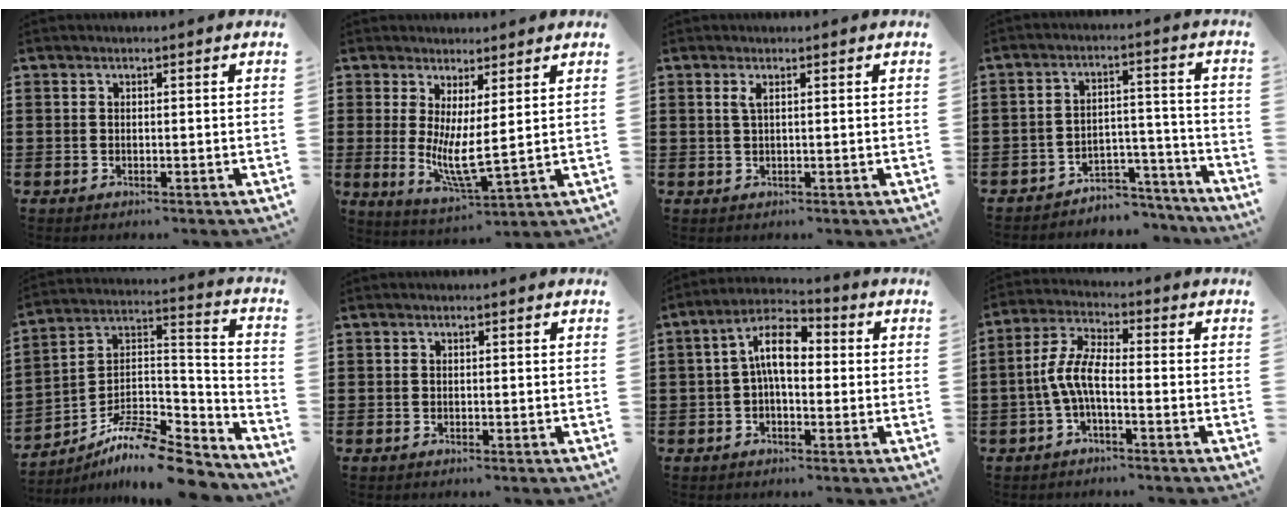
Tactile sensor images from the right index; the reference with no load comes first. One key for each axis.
{"total": 6.4, "fx": 1.5, "fy": 1.5, "fz": 6.0, "tx": -0.107, "ty": -0.020, "tz": 0.028}
{"total": 1.2, "fx": 0.4, "fy": 0.1, "fz": 1.1, "tx": -0.023, "ty": 0.001, "tz": 0.006}
{"total": 4.3, "fx": -4.0, "fy": 1.4, "fz": 0.8, "tx": -0.019, "ty": 0.007, "tz": -0.081}
{"total": 10.5, "fx": -9.0, "fy": 2.2, "fz": 5.1, "tx": -0.100, "ty": 0.014, "tz": -0.181}
{"total": 0.0}
{"total": 7.9, "fx": 0.3, "fy": 3.5, "fz": 7.1, "tx": -0.147, "ty": 0.011, "tz": 0.002}
{"total": 6.0, "fx": -2.0, "fy": 1.7, "fz": 5.4, "tx": -0.131, "ty": -0.008, "tz": -0.045}